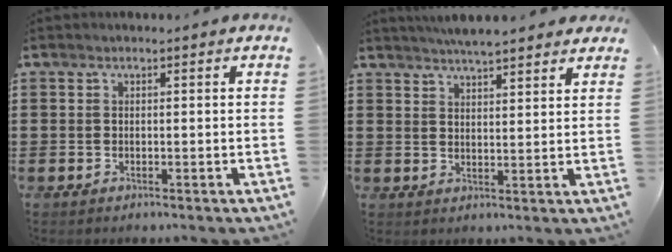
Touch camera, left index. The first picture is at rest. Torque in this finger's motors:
{"motor_torque": [2.14, 0.00, 0.13, -0.05]}